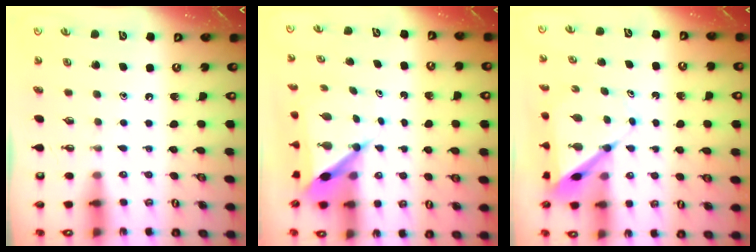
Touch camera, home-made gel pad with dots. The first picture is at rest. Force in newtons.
{"total": 7.1, "press": 7.1, "slide": 0.6}
{"total": 7.4, "press": 7.4, "slide": 0.6}